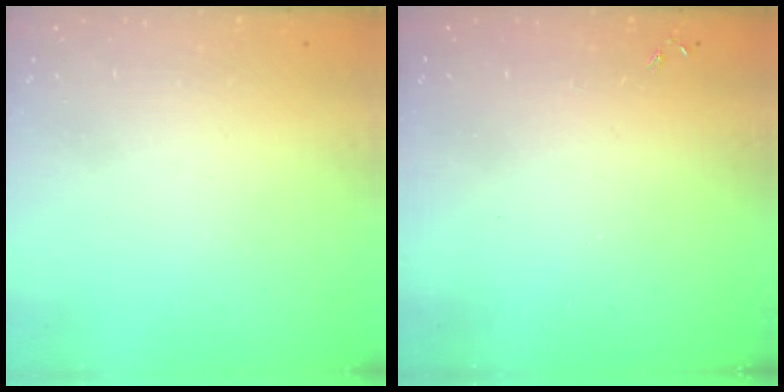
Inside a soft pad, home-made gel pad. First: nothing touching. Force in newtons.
{"total": 0.0}